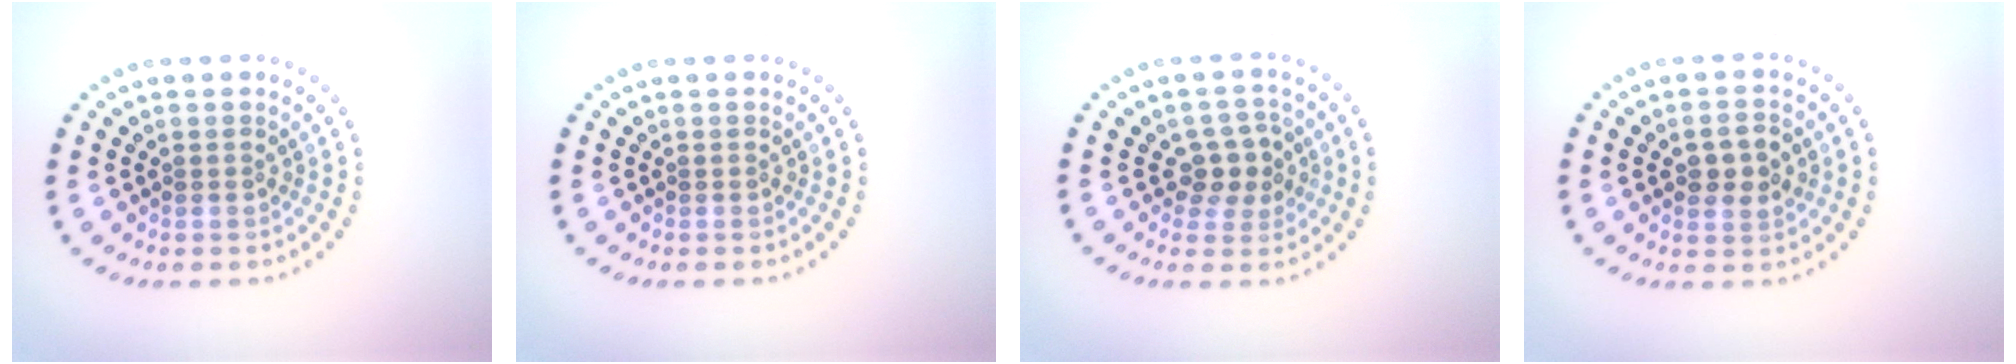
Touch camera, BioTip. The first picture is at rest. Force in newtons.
{"total": 0.0}
{"total": 2.9, "press": 2.7, "slide": 1.2}
{"total": 2.7, "press": 2.7, "slide": 0.0}